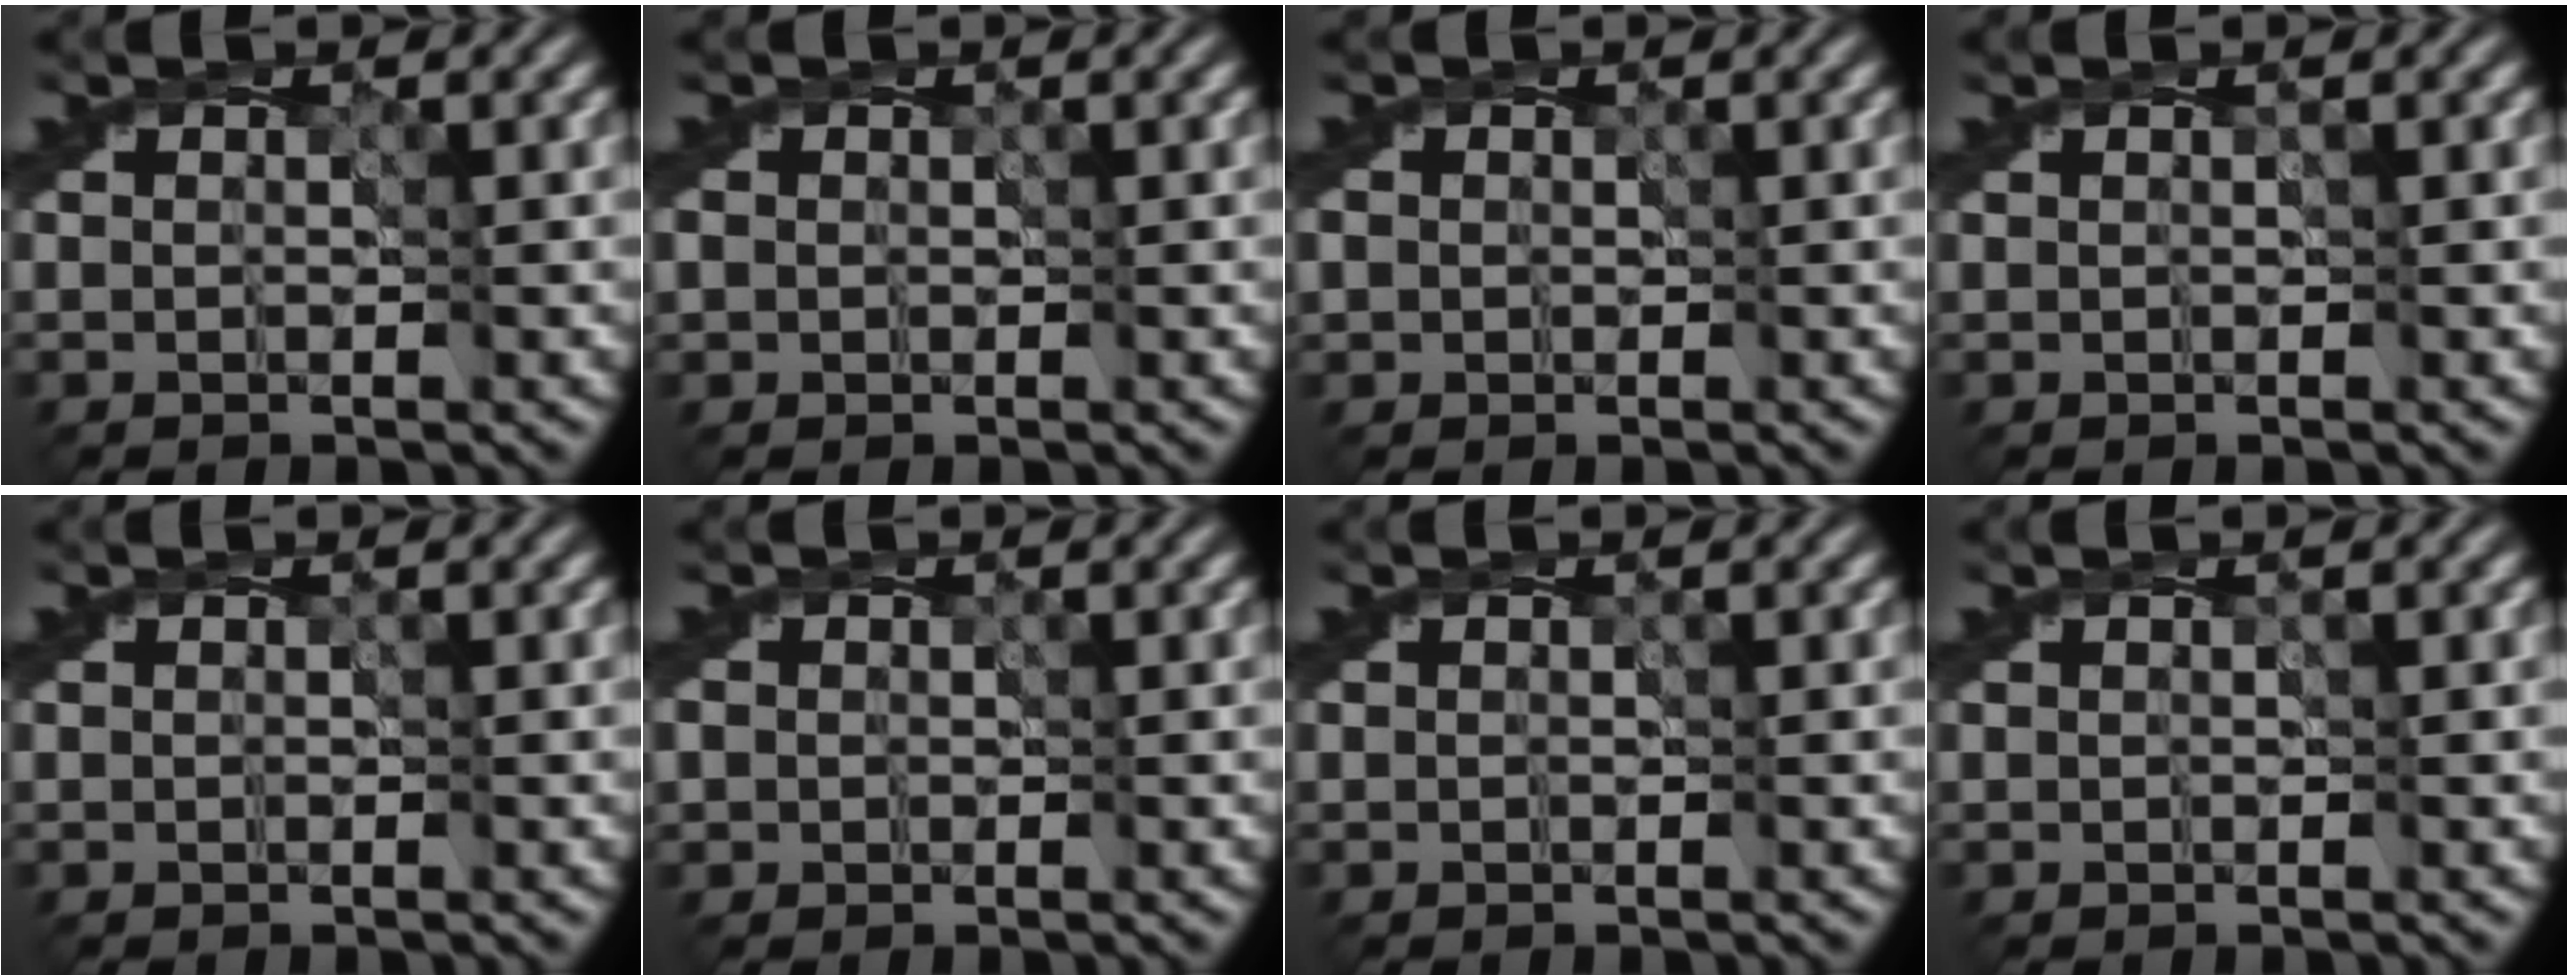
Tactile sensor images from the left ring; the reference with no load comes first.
{"total": 0.7, "force": [0.0, 0.7, -0.2], "torque": [0.007, -0.002, -0.003]}
{"total": 1.3, "force": [0.2, 1.3, -0.1], "torque": [0.015, 0.006, -0.008]}
{"total": 0.0}
{"total": 0.0}
{"total": 1.0, "force": [0.1, 1.0, -0.1], "torque": [0.012, 0.001, -0.006]}
{"total": 0.0}
{"total": 0.0}